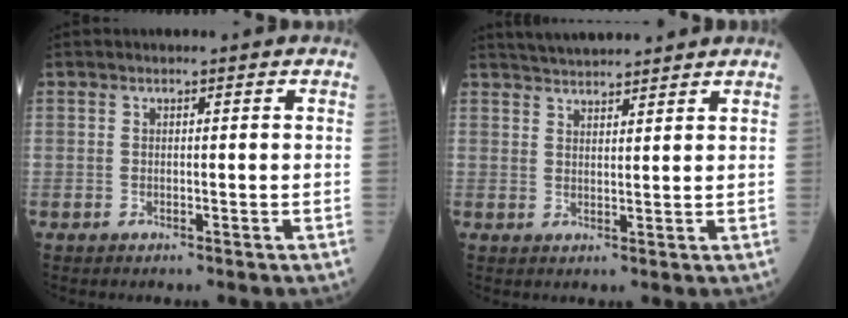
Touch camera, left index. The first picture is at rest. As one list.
[{"total": 6.5, "force": [6.2, 0.5, 2.1], "torque": [-0.039, 0.031, 0.099]}]